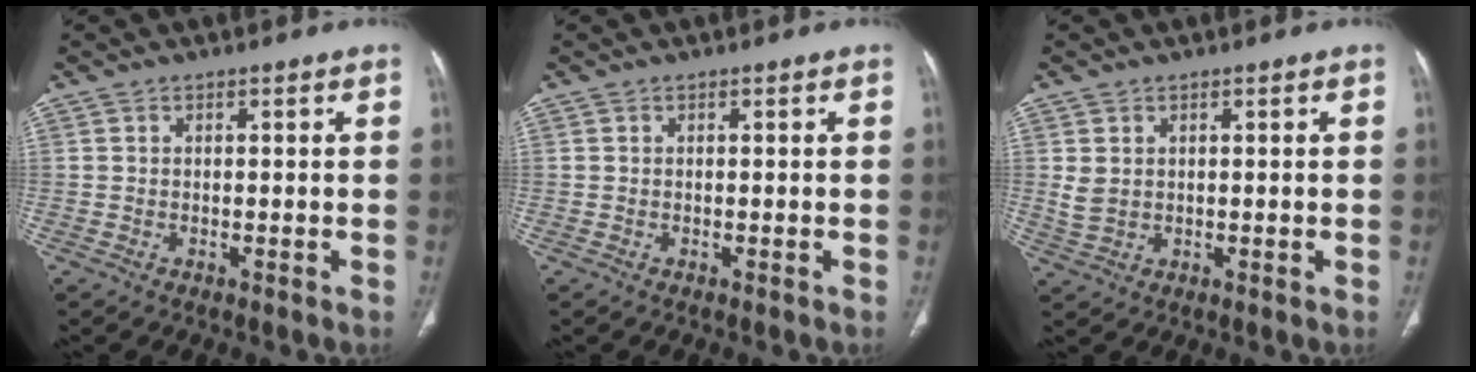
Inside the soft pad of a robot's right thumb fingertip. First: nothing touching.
{"total": 0.0}
{"total": 2.8, "force": [0.9, 2.0, 1.8], "torque": [-0.038, -0.002, 0.025]}